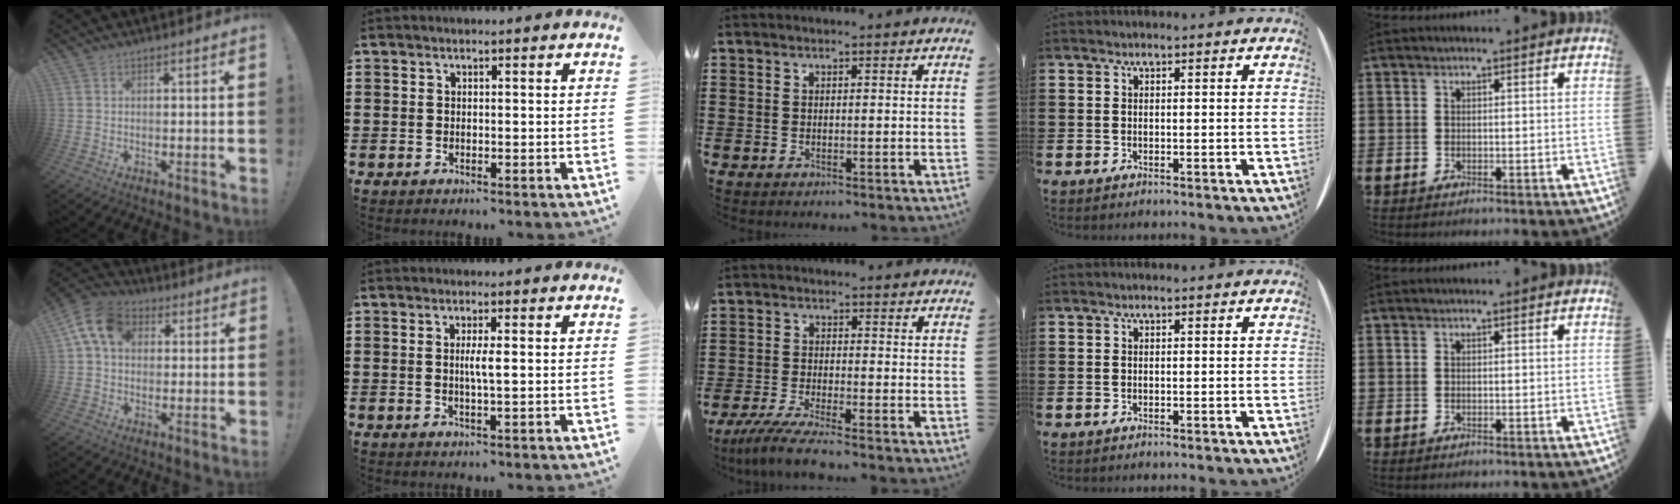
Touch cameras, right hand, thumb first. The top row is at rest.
{"thumb": {"total": 12.0, "force": [3.4, 8.6, 7.5], "torque": [-0.134, 0.006, 0.070]}, "index": {"total": 2.5, "force": [0.1, 0.0, 2.5], "torque": [-0.048, -0.006, 0.000]}, "middle": {"total": 4.4, "force": [-3.9, -0.2, 2.0], "torque": [-0.056, -0.018, -0.081]}}